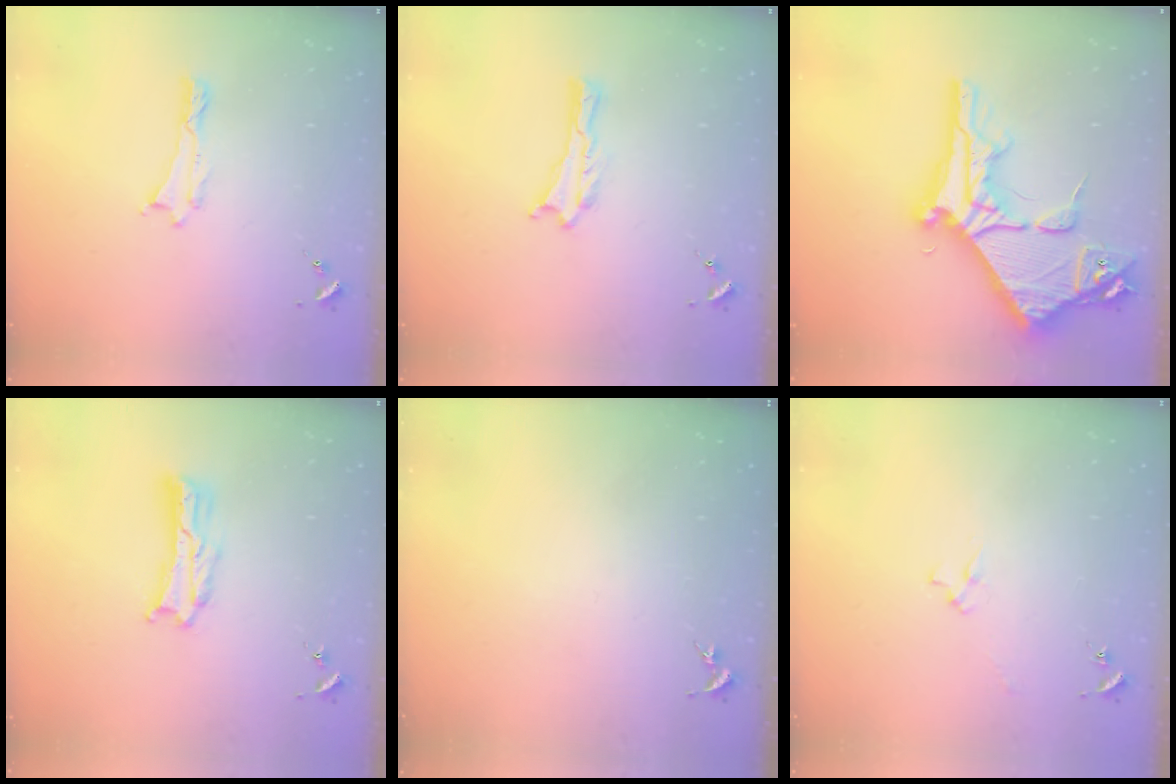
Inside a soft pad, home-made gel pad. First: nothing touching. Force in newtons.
{"total": 0.0}
{"total": 13.6, "press": 13.6, "slide": 1.4}
{"total": 1.7, "press": 1.7, "slide": 0.3}
{"total": 0.0}
{"total": 2.4, "press": 2.4, "slide": 0.3}